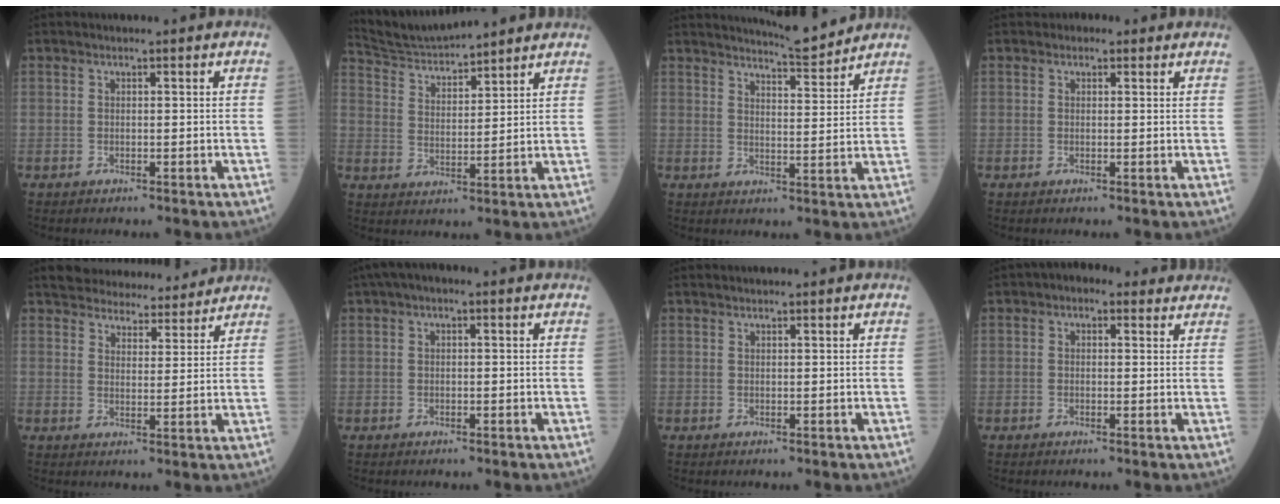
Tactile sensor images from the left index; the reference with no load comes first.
{"total": 10.1, "force": [9.8, 0.5, 2.4], "torque": [-0.060, 0.030, 0.182]}
{"total": 7.2, "force": [7.0, -0.1, 1.5], "torque": [-0.033, -0.011, 0.103]}
{"total": 1.2, "force": [0.8, 1.0, 0.1], "torque": [0.002, 0.001, 0.006]}
{"total": 12.3, "force": [11.5, 3.1, 2.8], "torque": [-0.026, 0.013, 0.154]}
{"total": 2.8, "force": [1.2, 1.2, 2.2], "torque": [-0.039, 0.018, 0.013]}
{"total": 1.6, "force": [1.6, 0.2, 0.4], "torque": [-0.009, 0.018, 0.026]}
{"total": 4.1, "force": [2.7, 2.4, 2.0], "torque": [-0.022, 0.031, 0.033]}